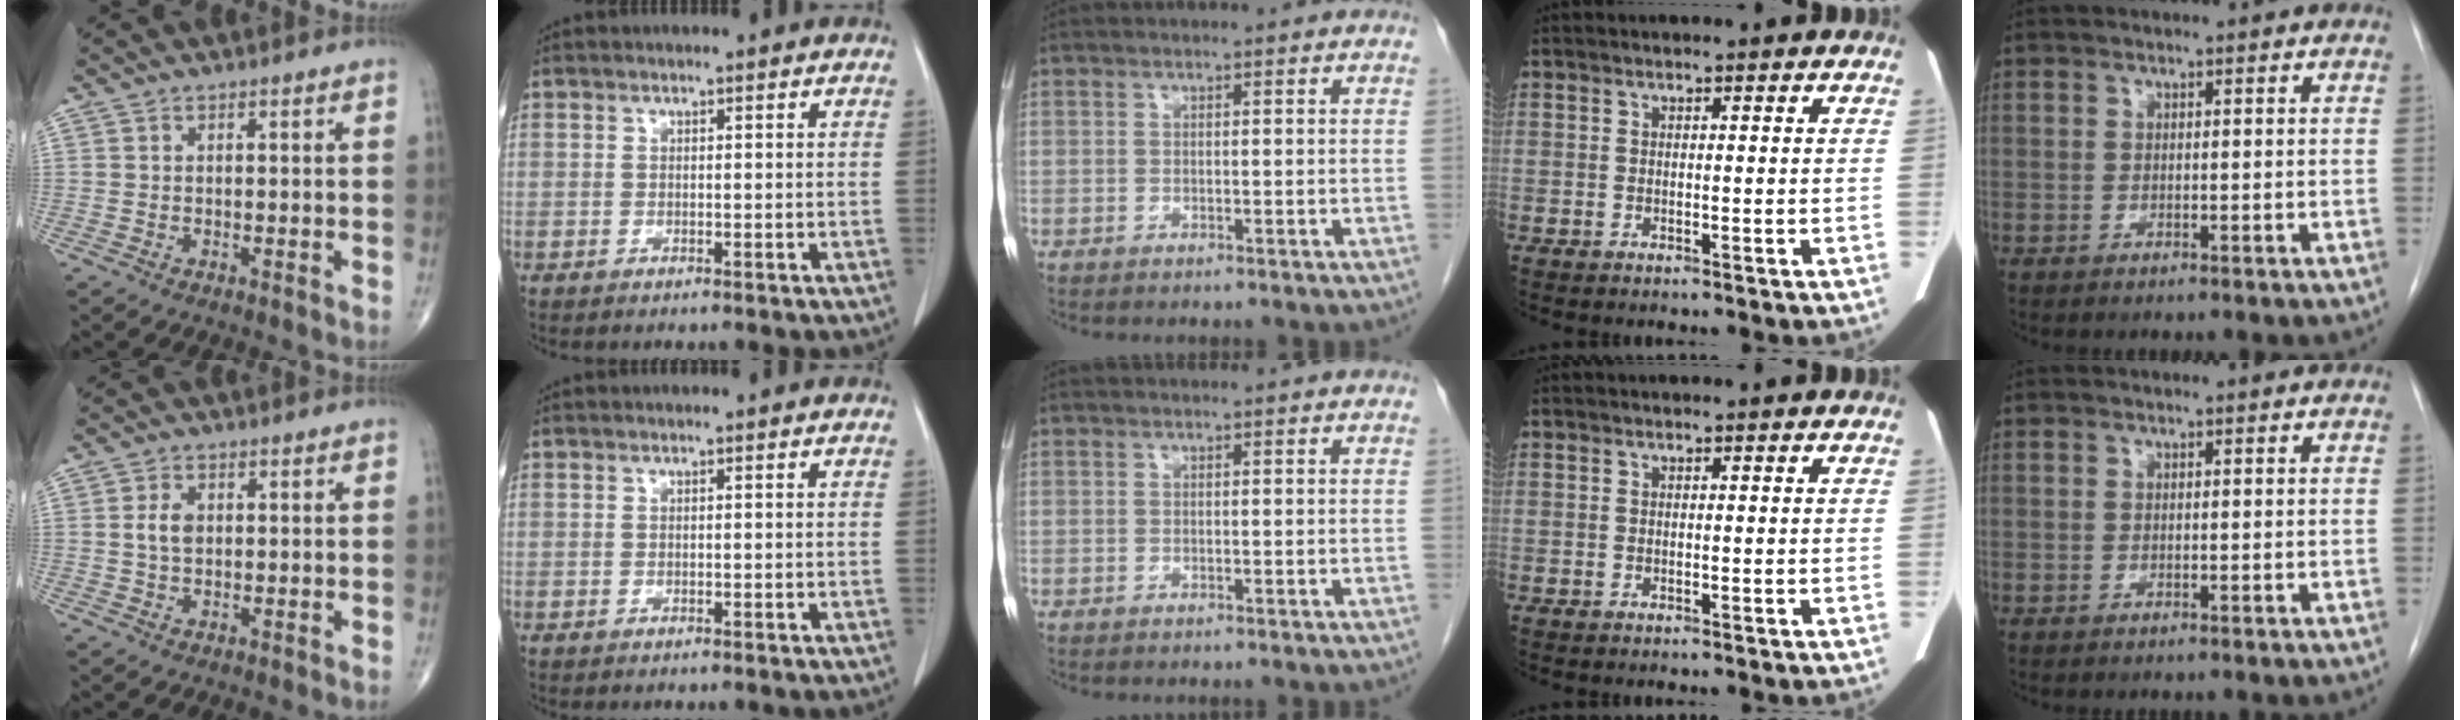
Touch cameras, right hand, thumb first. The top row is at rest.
{"thumb": {"total": 3.3, "force": [0.4, 2.1, 2.5], "torque": [-0.048, 0.003, 0.006]}}